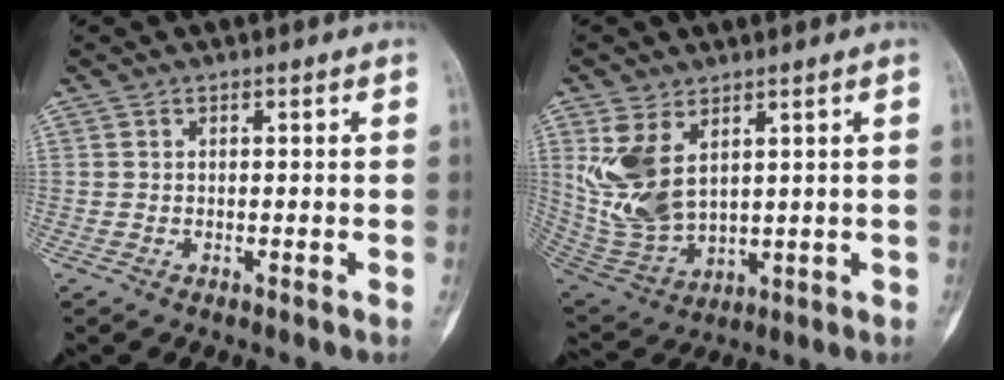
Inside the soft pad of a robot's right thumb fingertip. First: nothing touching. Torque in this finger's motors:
{"motor_torque": [-0.79, 1.90, 1.21, 0.58, 0.15]}